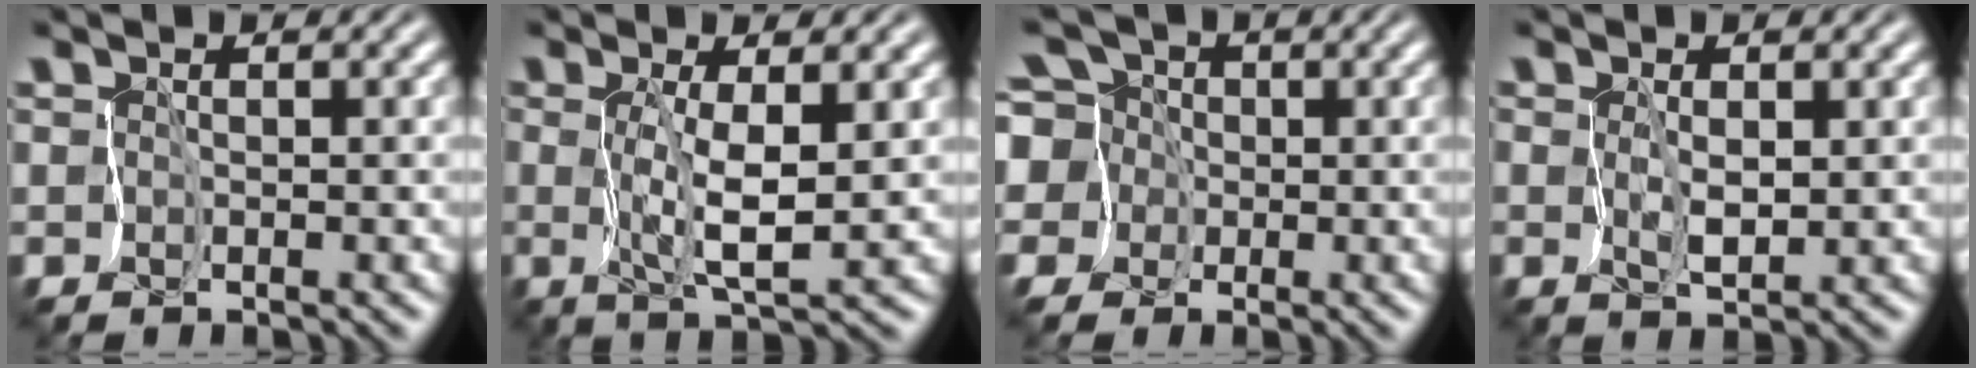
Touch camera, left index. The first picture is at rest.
{"total": 3.2, "force": [0.4, 0.1, 3.2], "torque": [-0.069, -0.005, 0.010]}
{"total": 9.2, "force": [1.5, 8.5, 3.2], "torque": [-0.088, 0.031, -0.003]}
{"total": 1.7, "force": [0.1, 0.7, 1.5], "torque": [-0.033, -0.006, 0.007]}